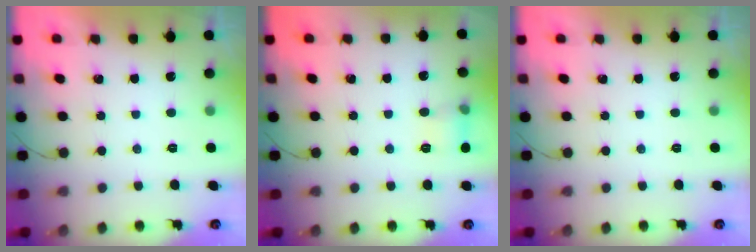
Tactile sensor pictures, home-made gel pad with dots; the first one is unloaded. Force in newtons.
{"total": 6.9, "press": 6.7, "slide": 1.8}
{"total": 0.0}